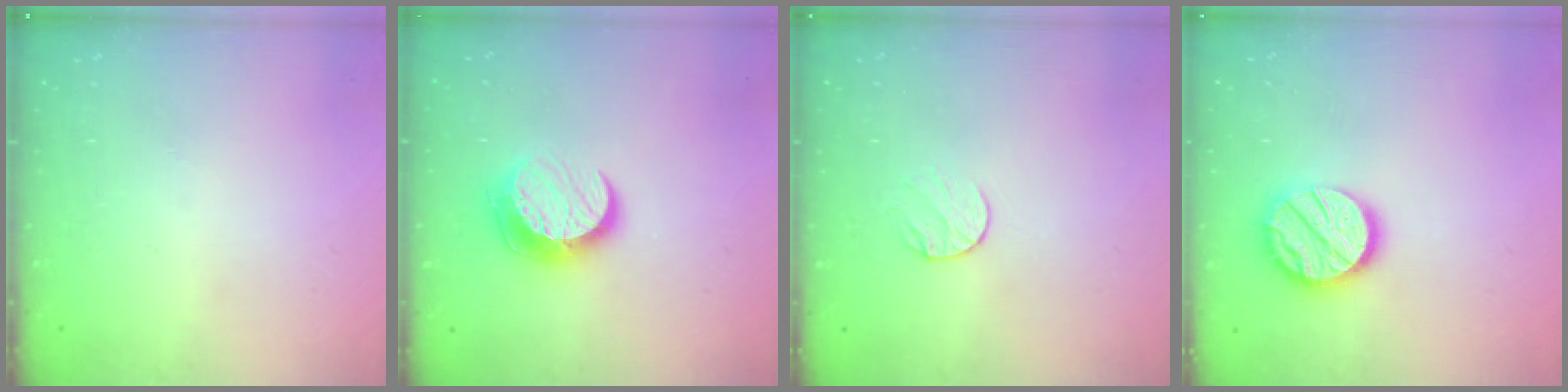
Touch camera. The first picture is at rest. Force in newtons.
{"total": 10.3, "press": 10.3, "slide": 0.7}
{"total": 5.6, "press": 5.6, "slide": 0.5}
{"total": 14.8, "press": 14.8, "slide": 0.9}